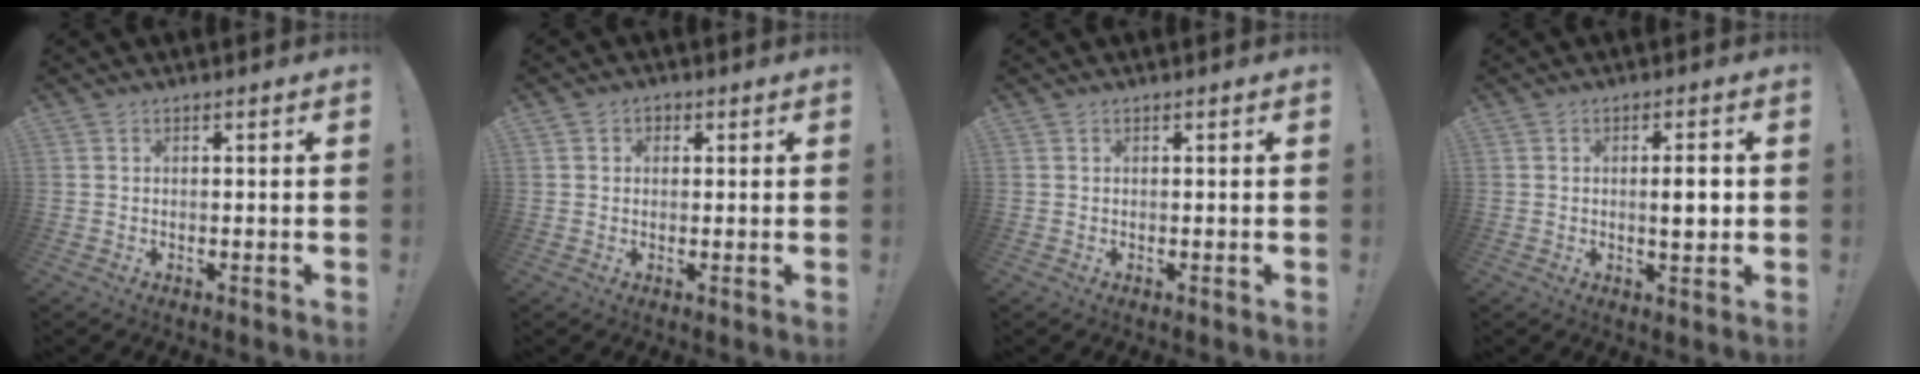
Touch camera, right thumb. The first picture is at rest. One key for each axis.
{"total": 2.1, "fx": 0.3, "fy": 1.9, "fz": 0.8, "tx": -0.003, "ty": 0.001, "tz": 0.003}
{"total": 0.0}
{"total": 4.7, "fx": -0.1, "fy": 1.0, "fz": 4.5, "tx": -0.059, "ty": -0.005, "tz": -0.010}